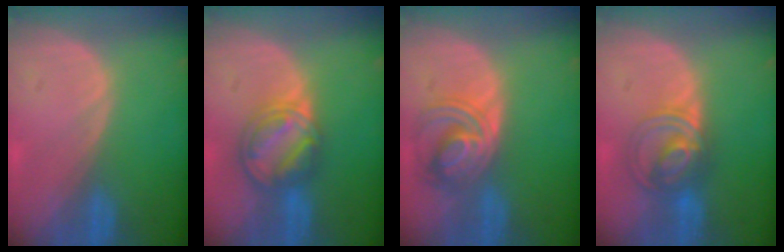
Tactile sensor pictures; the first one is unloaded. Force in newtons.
{"total": 8.0, "press": 6.9, "slide": 4.0}
{"total": 6.4, "press": 6.3, "slide": 0.7}
{"total": 6.3, "press": 6.1, "slide": 1.4}